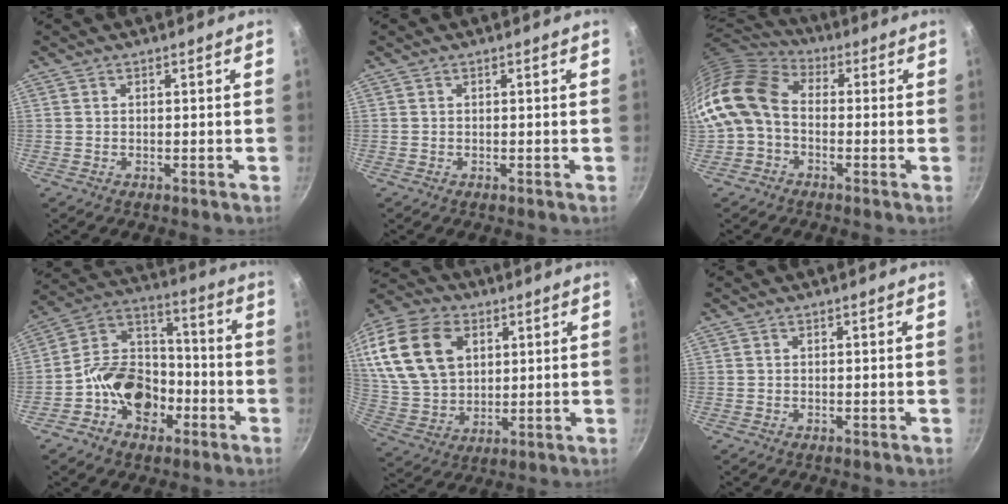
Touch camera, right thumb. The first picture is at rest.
{"total": 0.0}
{"total": 13.3, "force": [-1.7, 9.8, 8.8], "torque": [-0.158, 0.034, -0.053]}
{"total": 15.0, "force": [-5.7, 11.2, 8.2], "torque": [-0.097, 0.058, -0.114]}
{"total": 21.4, "force": [7.2, 14.7, 13.8], "torque": [-0.259, -0.006, 0.139]}
{"total": 0.0}